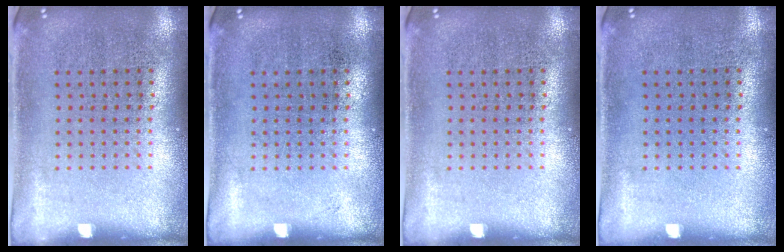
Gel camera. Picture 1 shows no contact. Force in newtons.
{"total": 0.0}
{"total": 0.0}
{"total": 0.0}